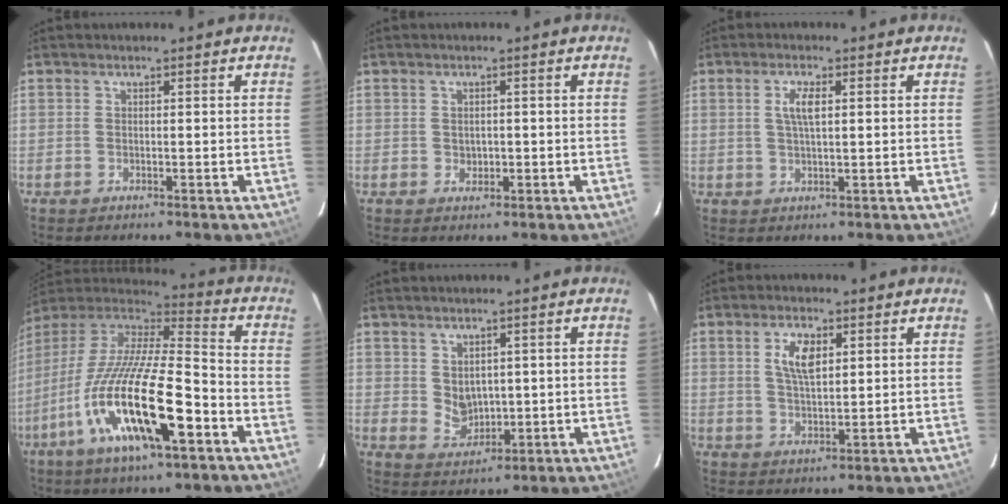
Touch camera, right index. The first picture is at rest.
{"total": 1.7, "force": [-0.1, 1.6, 0.7], "torque": [-0.008, 0.000, 0.000]}
{"total": 3.5, "force": [0.9, 1.0, 3.2], "torque": [-0.064, 0.003, 0.018]}
{"total": 23.6, "force": [-10.1, 5.8, 20.6], "torque": [-0.380, -0.049, -0.190]}
{"total": 4.5, "force": [1.3, 3.7, 2.2], "torque": [-0.037, 0.000, 0.036]}
{"total": 5.8, "force": [2.0, 2.7, 4.7], "torque": [-0.087, 0.006, 0.040]}